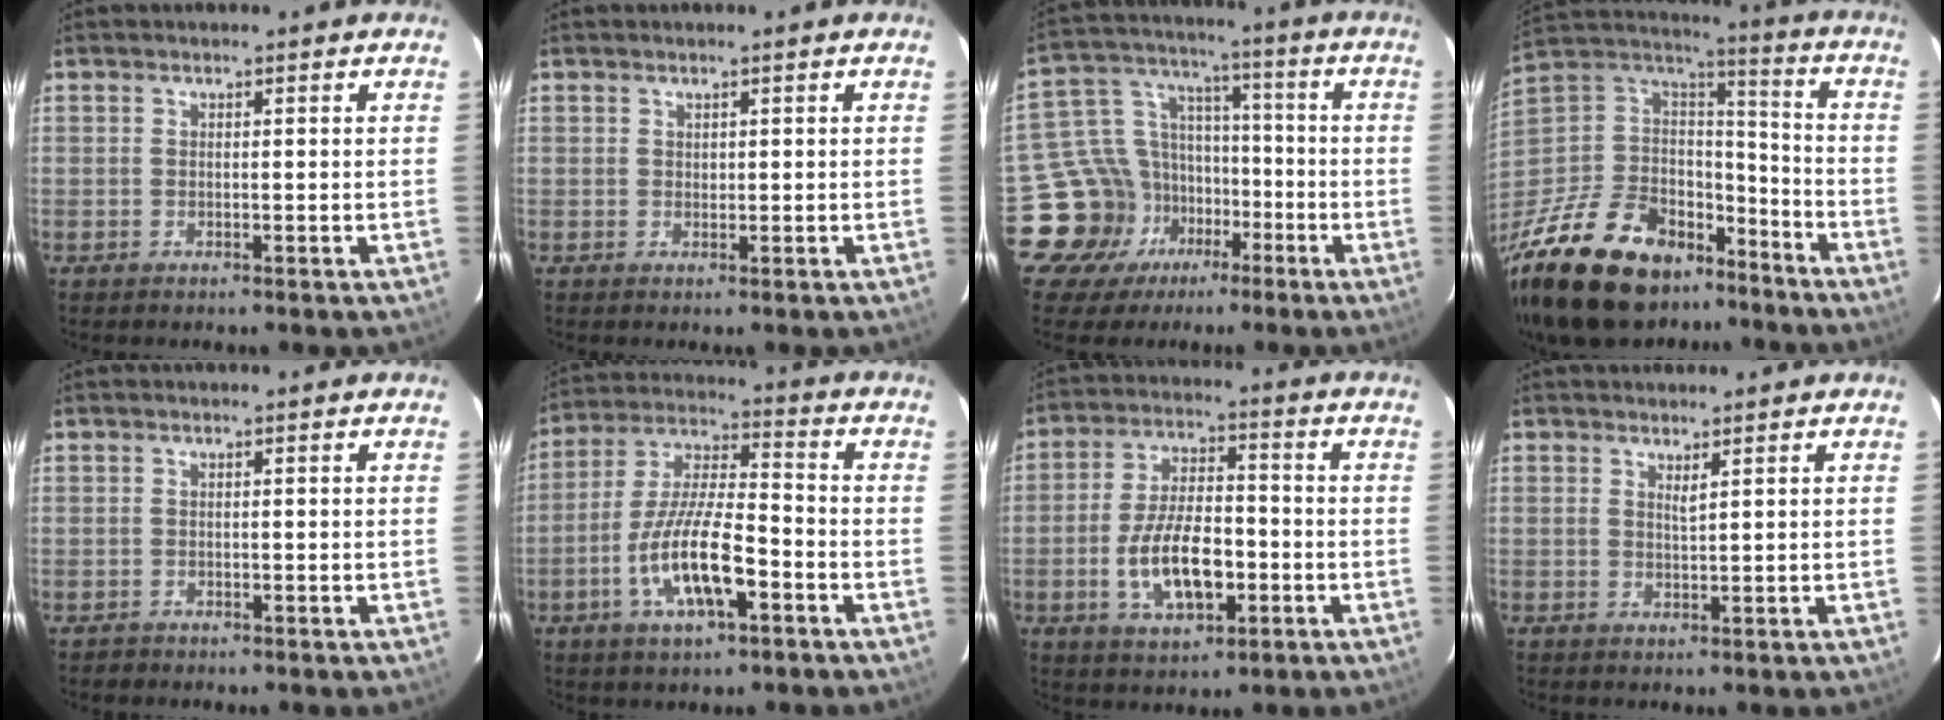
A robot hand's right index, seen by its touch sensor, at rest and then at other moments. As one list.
[{"total": 0.6, "force": [0.3, 0.4, 0.1], "torque": [-0.001, 0.003, 0.006]}, {"total": 14.1, "force": [-7.4, 11.5, 3.3], "torque": [-0.093, 0.050, -0.116]}, {"total": 28.6, "force": [-19.7, 15.6, 13.7], "torque": [-0.307, 0.018, -0.307]}, {"total": 1.0, "force": [-0.8, 0.5, -0.2], "torque": [0.001, 0.002, -0.012]}, {"total": 13.9, "force": [-5.7, 4.0, 12.1], "torque": [-0.248, -0.004, -0.104]}, {"total": 12.4, "force": [-3.5, 5.8, 10.4], "torque": [-0.204, 0.006, -0.053]}, {"total": 1.1, "force": [0.9, -0.1, 0.7], "torque": [-0.014, -0.001, 0.017]}]